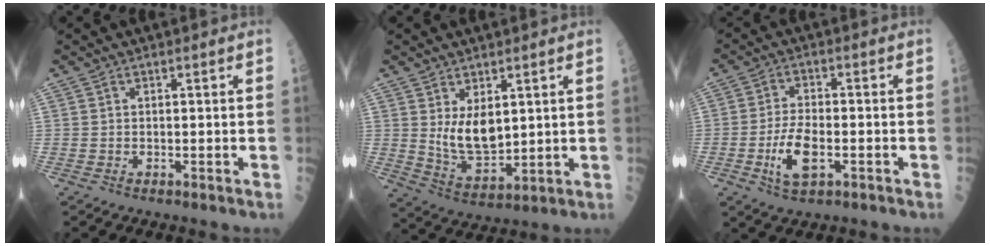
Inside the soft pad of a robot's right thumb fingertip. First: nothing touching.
{"total": 8.2, "force": [2.3, 4.4, 6.5], "torque": [-0.097, -0.031, 0.060]}
{"total": 7.6, "force": [-2.3, 3.3, 6.4], "torque": [-0.120, 0.011, -0.041]}